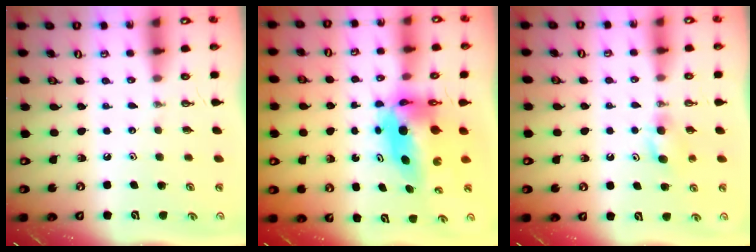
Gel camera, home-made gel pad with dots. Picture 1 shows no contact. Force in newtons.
{"total": 8.2, "press": 8.1, "slide": 0.9}
{"total": 3.9, "press": 3.8, "slide": 0.6}